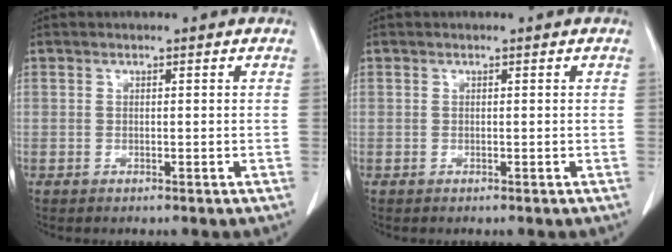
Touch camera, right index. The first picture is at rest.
{"total": 0.0}